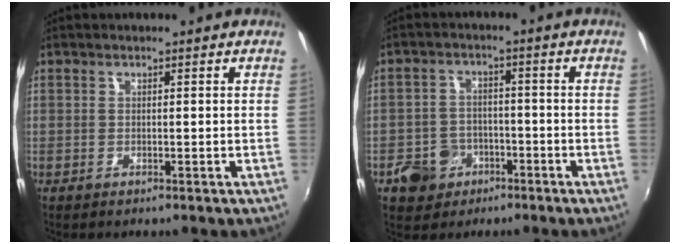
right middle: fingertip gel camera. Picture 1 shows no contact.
{"total": 7.7, "force": [-3.8, 6.4, 2.1], "torque": [-0.063, 0.015, -0.054]}